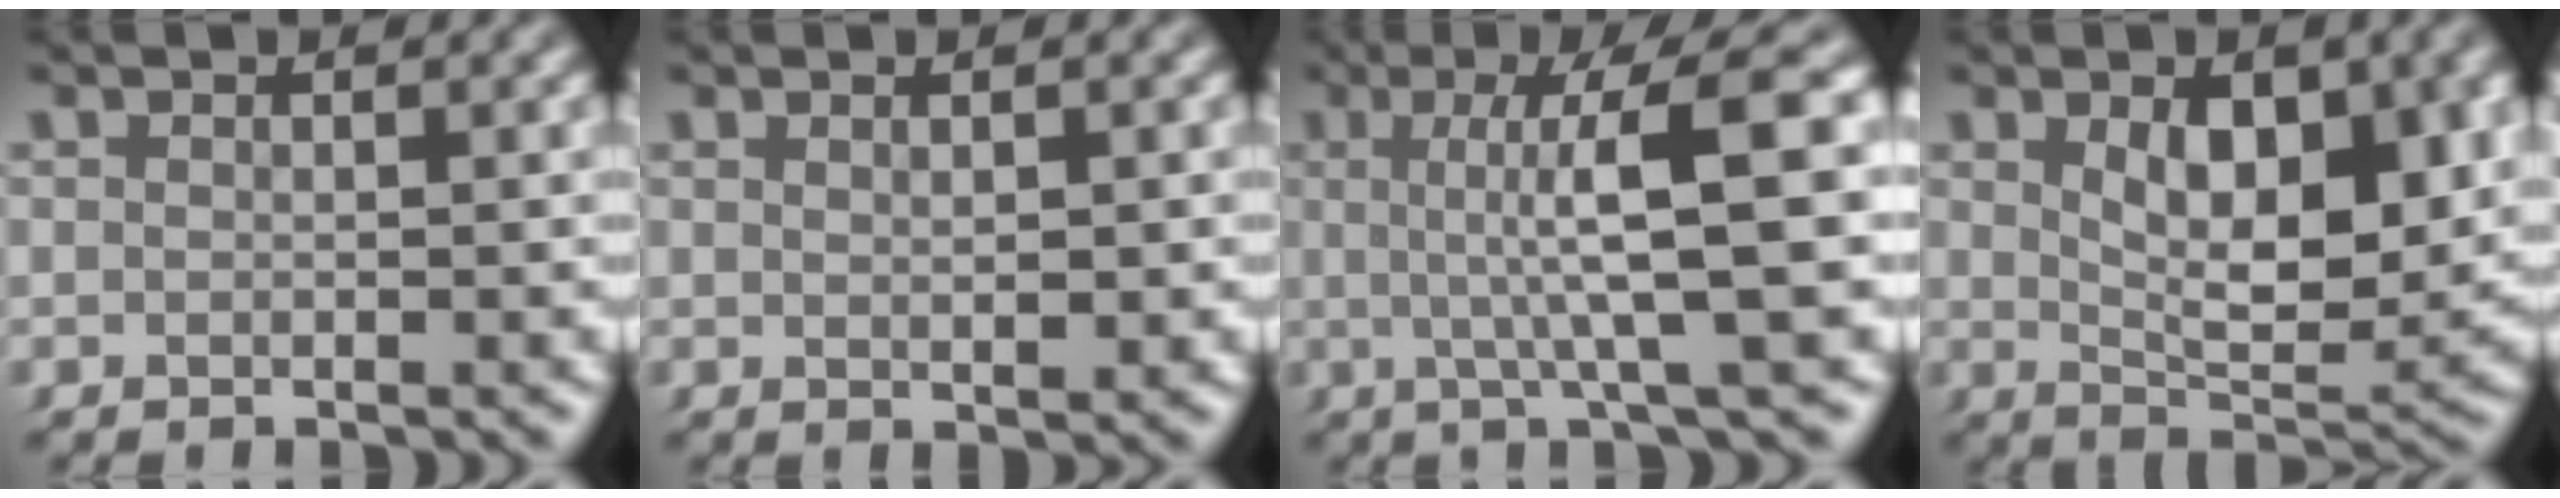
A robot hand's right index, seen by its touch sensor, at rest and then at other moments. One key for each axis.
{"total": 1.3, "fx": 0.4, "fy": 0.1, "fz": 1.2, "tx": -0.019, "ty": -0.005, "tz": 0.012}
{"total": 8.2, "fx": 1.3, "fy": 1.0, "fz": 8.1, "tx": -0.111, "ty": 0.014, "tz": 0.016}
{"total": 7.1, "fx": 1.8, "fy": 2.9, "fz": 6.3, "tx": -0.096, "ty": -0.019, "tz": 0.032}